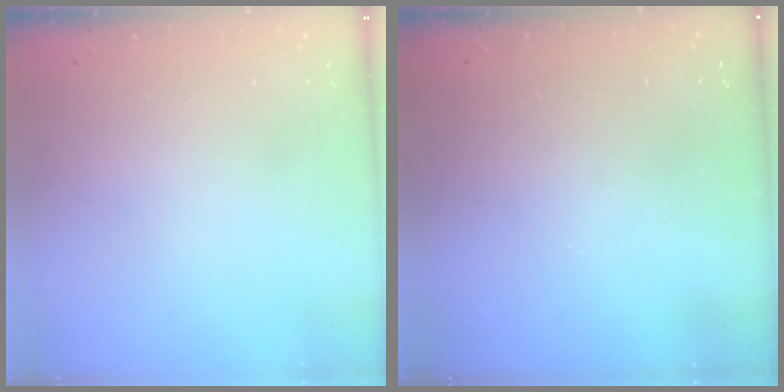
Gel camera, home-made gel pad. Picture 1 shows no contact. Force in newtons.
{"total": 3.0, "press": 3.0, "slide": 0.2}